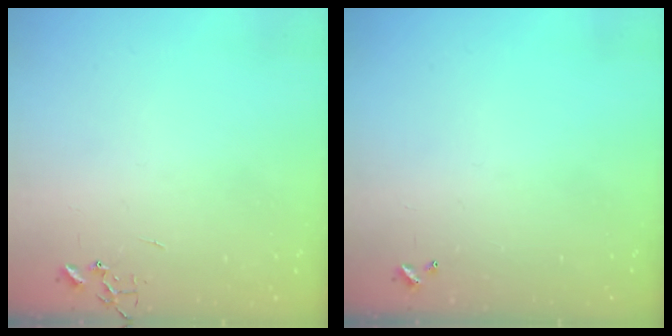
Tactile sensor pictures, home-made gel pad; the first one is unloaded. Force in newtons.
{"total": 0.0}